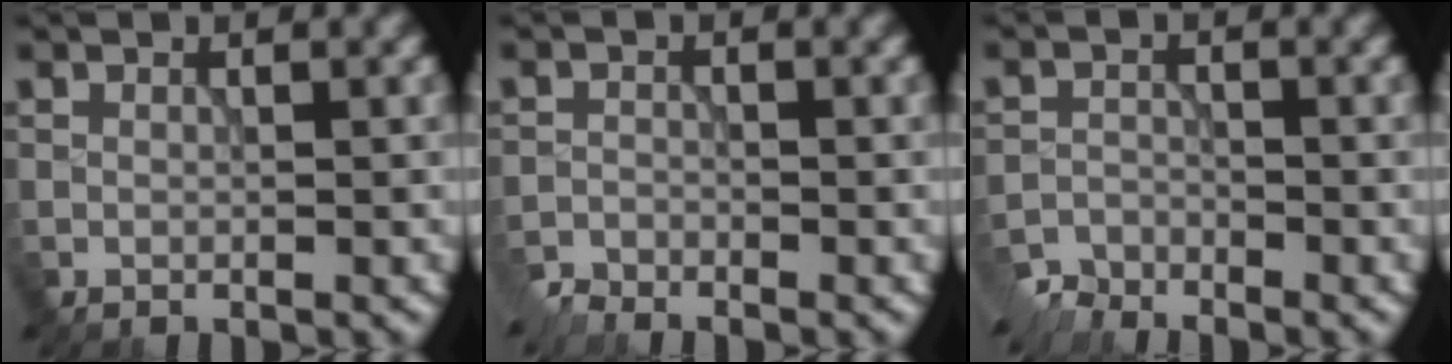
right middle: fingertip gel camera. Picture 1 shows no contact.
{"total": 2.1, "force": [-2.1, 0.2, 0.1], "torque": [-0.008, -0.004, -0.048]}
{"total": 4.0, "force": [-3.9, 1.0, 0.2], "torque": [-0.007, -0.014, -0.074]}